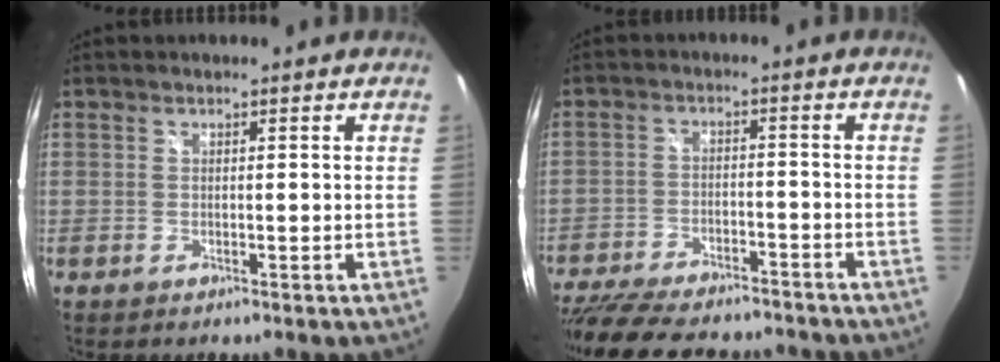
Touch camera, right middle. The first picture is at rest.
{"total": 19.5, "force": [-16.3, 5.9, 8.9], "torque": [-0.191, -0.028, -0.241]}